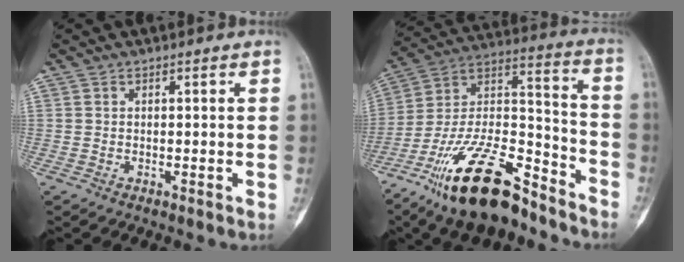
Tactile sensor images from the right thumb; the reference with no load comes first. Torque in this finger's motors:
{"motor_torque": [3.09, 1.80, 1.47, -1.30, 0.14]}